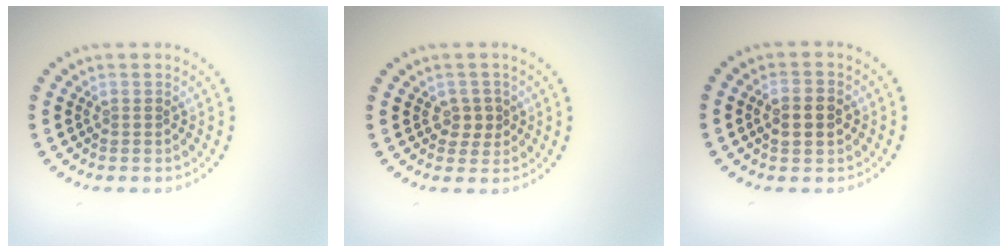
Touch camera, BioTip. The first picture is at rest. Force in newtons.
{"total": 1.7, "press": 1.6, "slide": 0.6}
{"total": 2.8, "press": 2.8, "slide": 0.2}